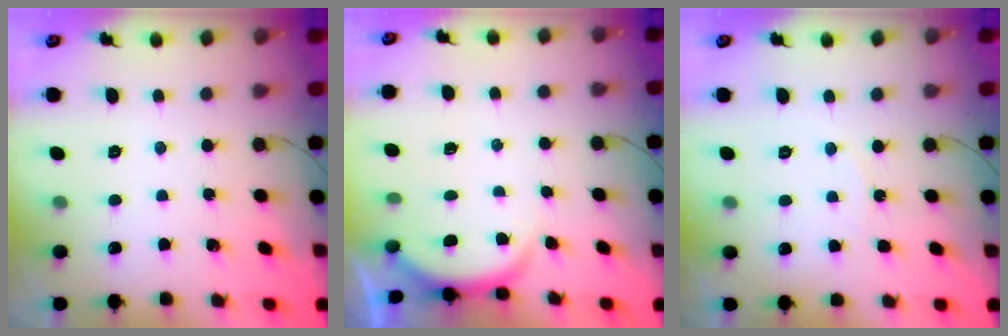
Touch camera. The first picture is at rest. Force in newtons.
{"total": 2.5, "press": 2.5, "slide": 0.6}
{"total": 5.1, "press": 5.1, "slide": 0.5}